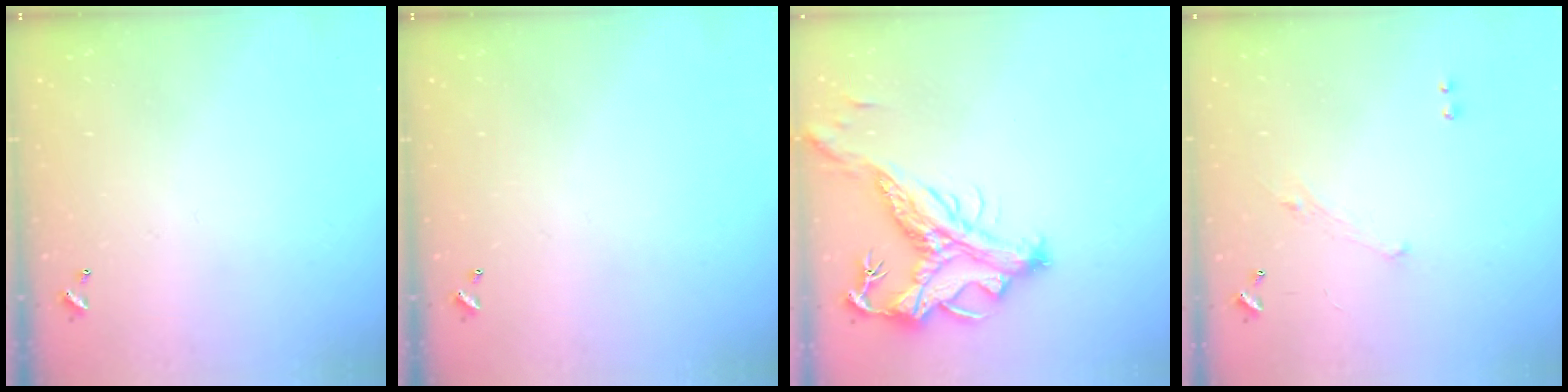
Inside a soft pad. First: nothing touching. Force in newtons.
{"total": 0.0}
{"total": 5.9, "press": 5.6, "slide": 1.8}
{"total": 0.9, "press": 0.6, "slide": 0.7}